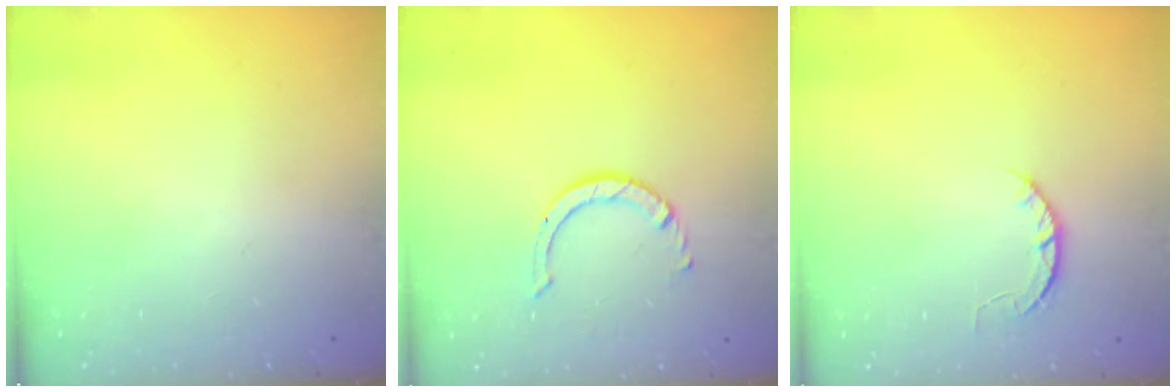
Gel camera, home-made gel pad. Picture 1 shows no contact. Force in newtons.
{"total": 3.2, "press": 3.1, "slide": 0.4}
{"total": 4.5, "press": 4.5, "slide": 0.7}